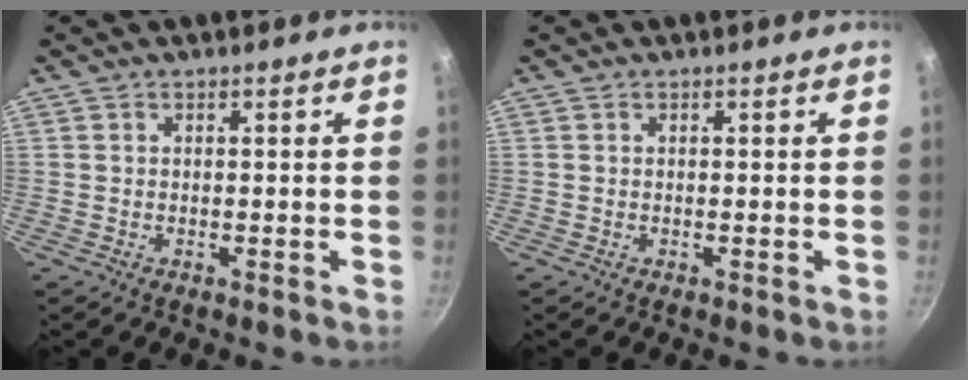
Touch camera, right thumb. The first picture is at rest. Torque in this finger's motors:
{"motor_torque": [0.00, 0.00, 0.15, -0.15, 0.05]}